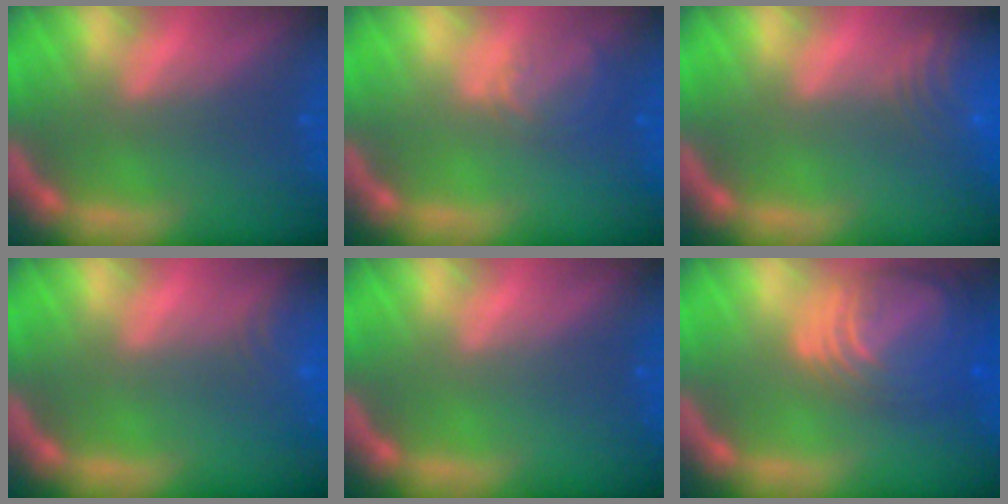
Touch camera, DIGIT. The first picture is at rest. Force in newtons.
{"total": 2.9}
{"total": 7.5}
{"total": 3.5}
{"total": 0.0}
{"total": 10.0}